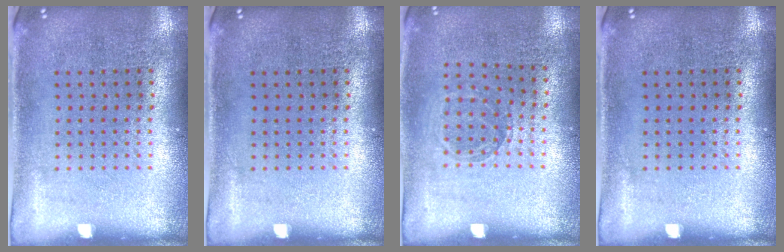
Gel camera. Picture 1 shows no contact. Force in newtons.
{"total": 0.0}
{"total": 0.9, "press": 0.8, "slide": 0.2}
{"total": 0.0}